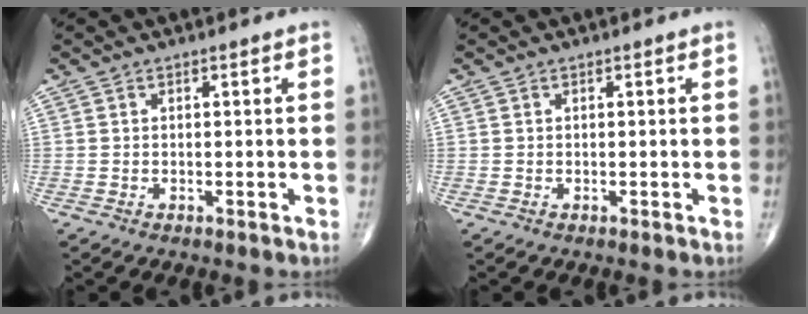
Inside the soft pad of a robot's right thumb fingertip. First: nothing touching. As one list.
[{"total": 0.0}]